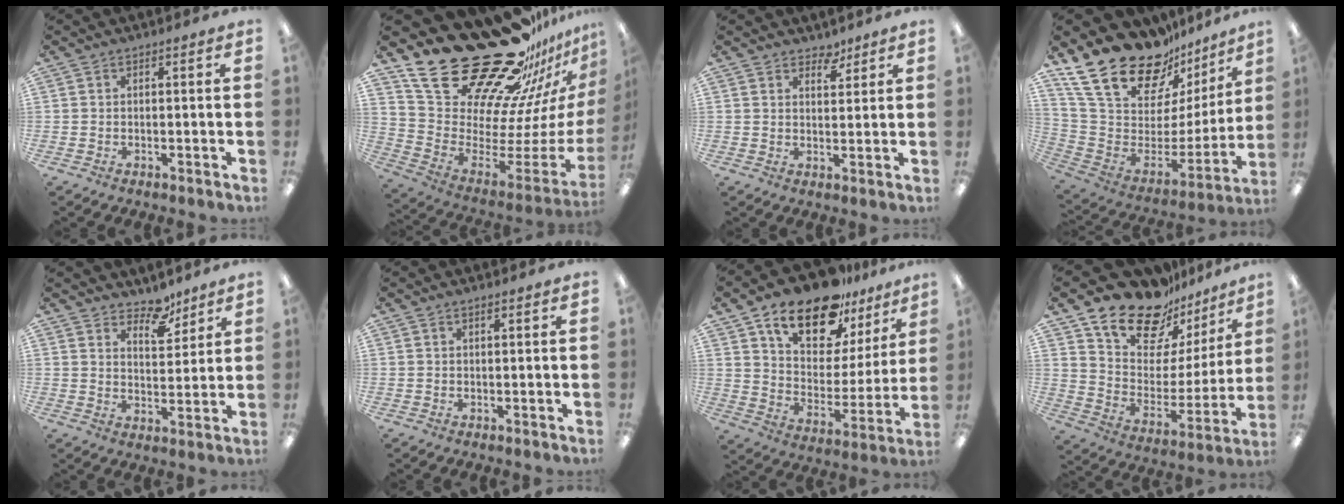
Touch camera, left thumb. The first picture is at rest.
{"total": 33.4, "force": [25.6, 14.4, 15.9], "torque": [-0.196, -0.222, 0.494]}
{"total": 4.0, "force": [3.4, 2.0, 0.6], "torque": [0.005, -0.022, 0.059]}
{"total": 25.1, "force": [18.6, 12.1, 11.8], "torque": [-0.202, -0.132, 0.347]}
{"total": 7.3, "force": [6.3, 3.2, 1.9], "torque": [-0.016, -0.044, 0.112]}
{"total": 0.6, "force": [0.5, 0.2, 0.2], "torque": [-0.005, 0.001, 0.010]}
{"total": 18.4, "force": [13.6, 8.6, 9.0], "torque": [-0.160, -0.083, 0.240]}
{"total": 18.8, "force": [15.7, 8.7, 5.6], "torque": [-0.108, -0.123, 0.278]}